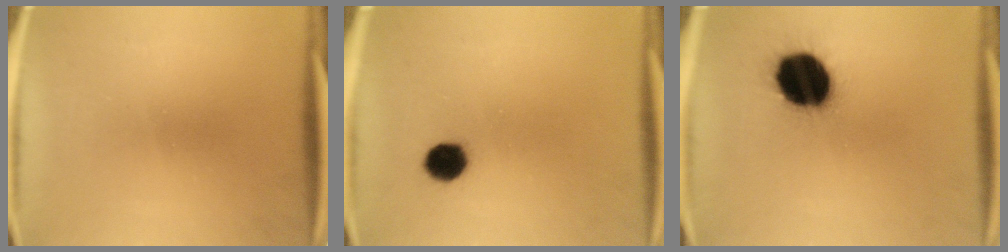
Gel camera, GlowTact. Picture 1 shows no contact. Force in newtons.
{"total": 5.3}
{"total": 18.5}